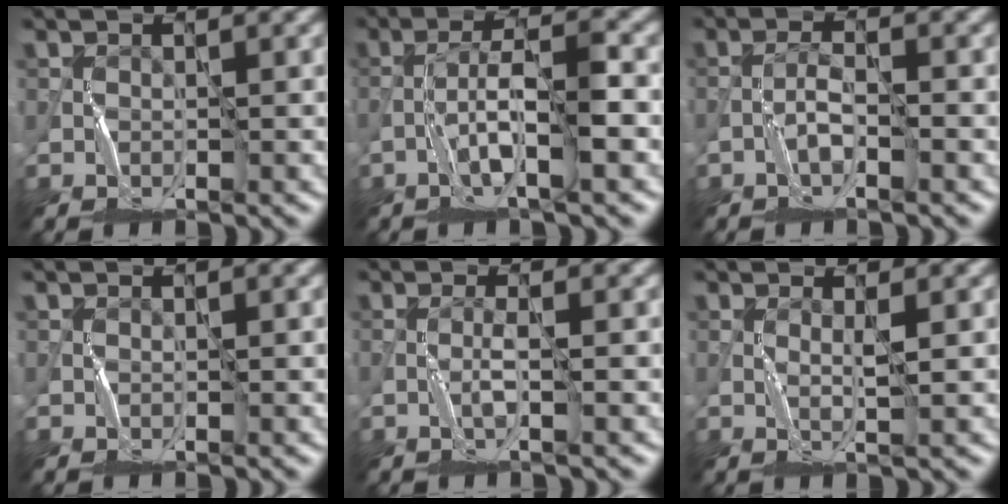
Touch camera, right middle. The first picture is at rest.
{"total": 4.2, "force": [-1.9, 0.1, 3.7], "torque": [-0.074, 0.015, -0.037]}
{"total": 1.2, "force": [-1.0, -0.5, 0.5], "torque": [-0.017, 0.006, -0.022]}
{"total": 0.0}
{"total": 1.0, "force": [-0.4, -0.9, 0.3], "torque": [-0.013, 0.003, -0.010]}
{"total": 1.1, "force": [0.6, -0.9, 0.2], "torque": [-0.011, 0.000, 0.010]}